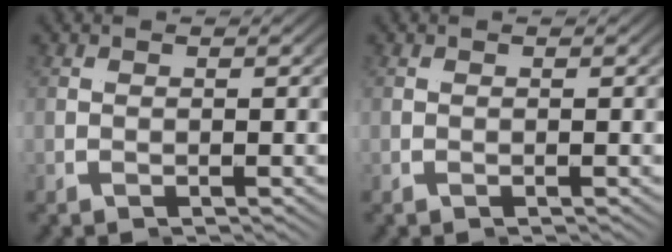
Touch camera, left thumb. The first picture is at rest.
{"total": 0.0}